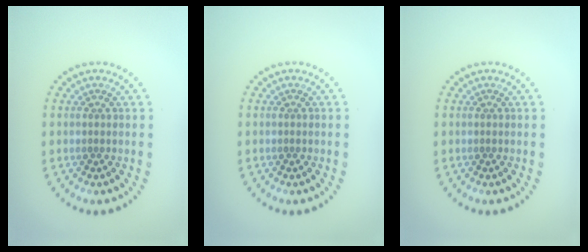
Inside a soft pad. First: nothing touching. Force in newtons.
{"total": 0.0}
{"total": 0.0}